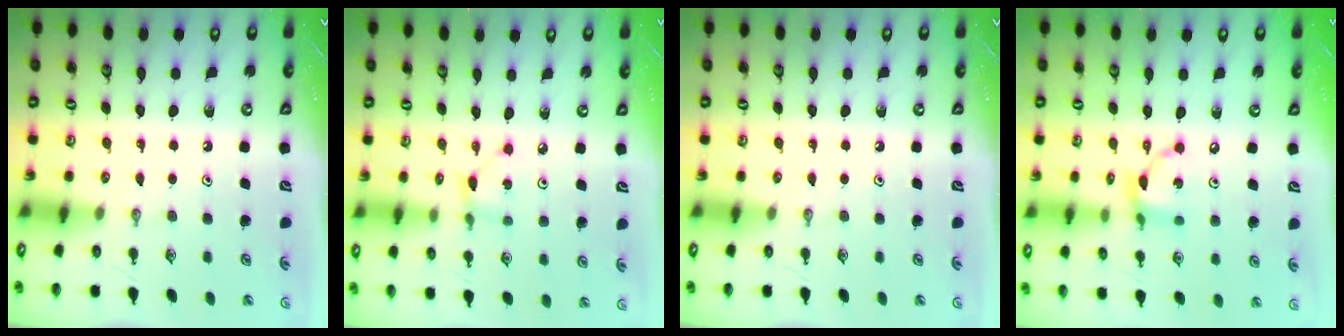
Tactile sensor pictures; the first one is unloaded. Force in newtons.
{"total": 1.9, "press": 1.9, "slide": 0.3}
{"total": 0.0}
{"total": 9.9, "press": 9.8, "slide": 0.6}